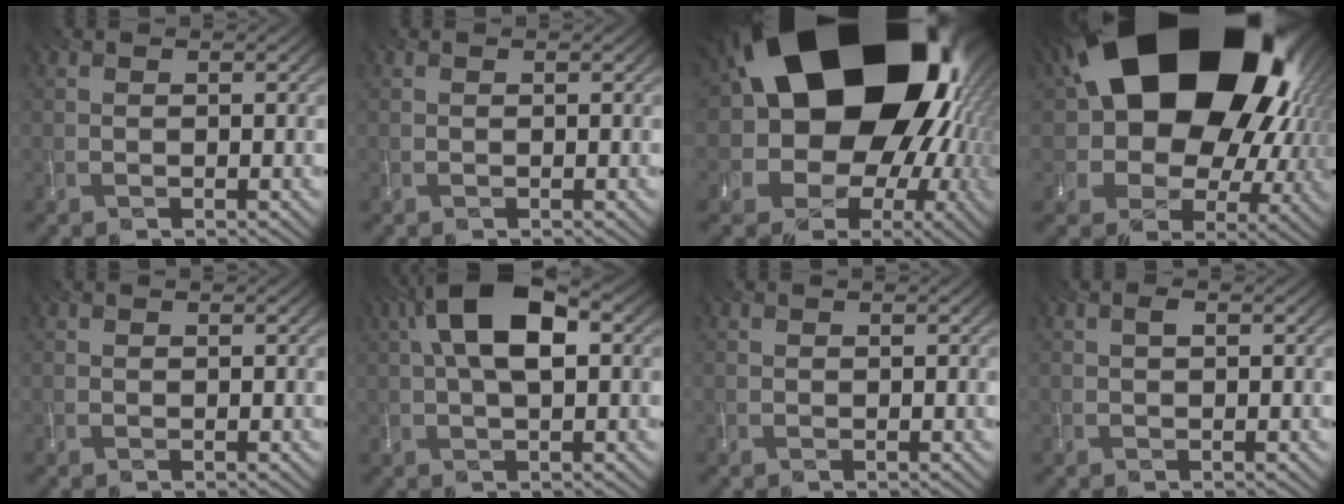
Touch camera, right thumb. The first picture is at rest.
{"total": 0.0}
{"total": 23.6, "force": [4.8, 17.9, 14.6], "torque": [-0.235, -0.065, 0.085]}
{"total": 23.3, "force": [7.0, 16.2, 15.3], "torque": [-0.279, -0.046, 0.157]}
{"total": 0.0}
{"total": 10.1, "force": [2.7, 4.3, 8.7], "torque": [-0.173, 0.027, 0.042]}
{"total": 0.0}
{"total": 0.7, "force": [0.1, 0.1, 0.7], "torque": [-0.018, 0.003, 0.002]}